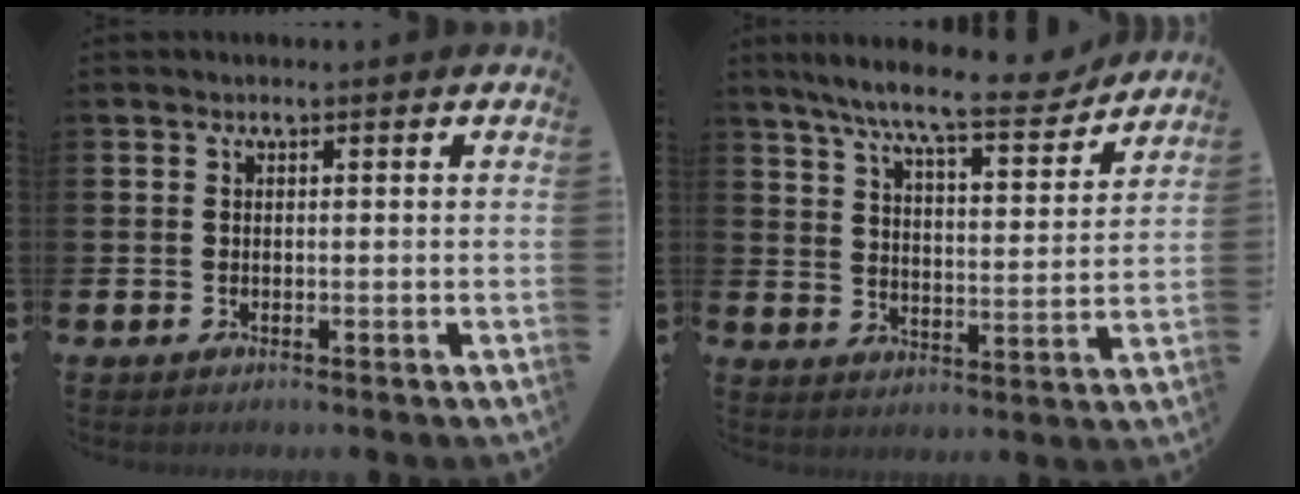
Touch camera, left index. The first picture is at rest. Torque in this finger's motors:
{"motor_torque": [1.04, -1.09, 0.78, 0.21]}